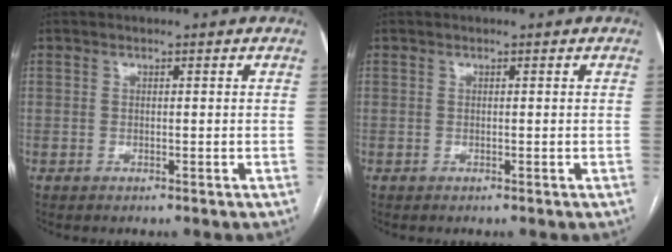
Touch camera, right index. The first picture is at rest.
{"total": 0.0}